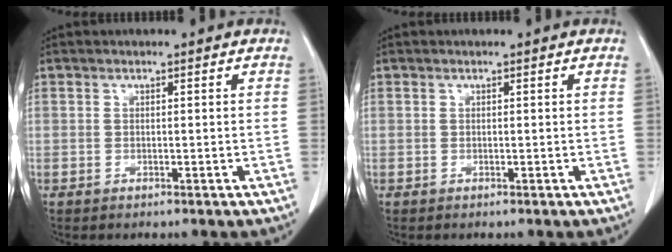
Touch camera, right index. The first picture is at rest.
{"total": 0.0}